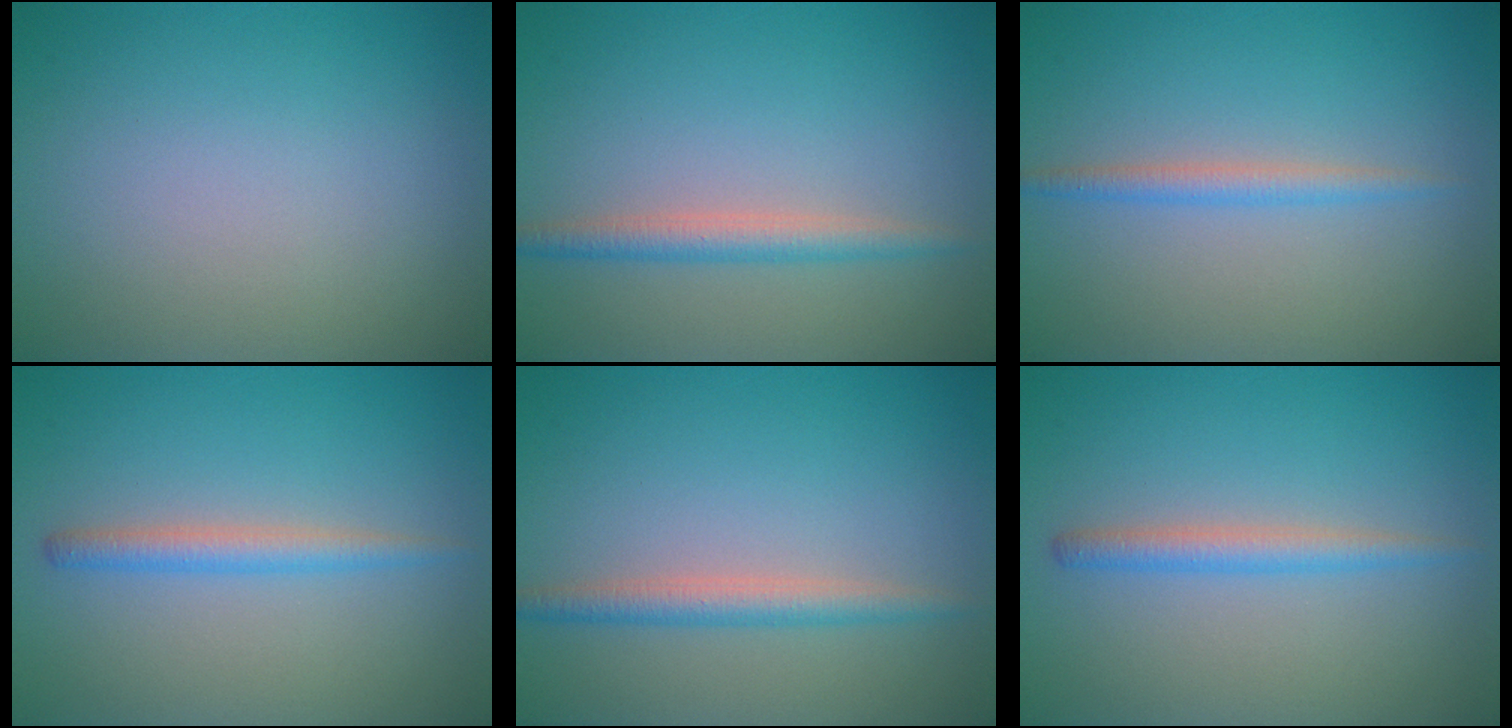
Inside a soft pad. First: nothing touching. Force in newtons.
{"total": 2.4, "press": 2.4, "slide": 0.1}
{"total": 1.7, "press": 1.7, "slide": 0.0}
{"total": 2.1, "press": 2.1, "slide": 0.1}
{"total": 2.4, "press": 2.4, "slide": 0.1}
{"total": 2.1, "press": 2.1, "slide": 0.1}